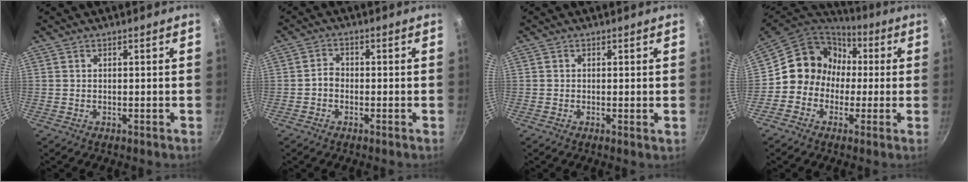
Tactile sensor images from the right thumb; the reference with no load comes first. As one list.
[{"total": 2.1, "force": [-0.8, 1.6, 1.2], "torque": [-0.019, 0.015, -0.020]}, {"total": 0.7, "force": [0.1, 0.1, 0.6], "torque": [-0.011, -0.005, -0.002]}, {"total": 12.8, "force": [0.2, 11.9, 4.9], "torque": [-0.041, 0.043, -0.017]}]